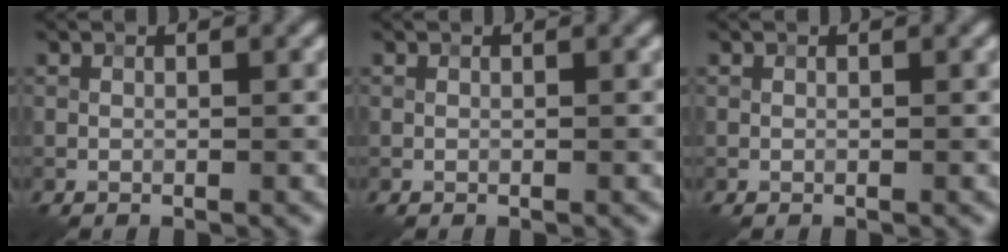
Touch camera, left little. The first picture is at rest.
{"total": 0.0}
{"total": 0.0}